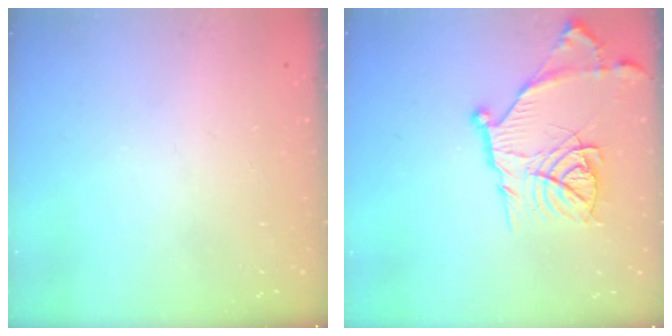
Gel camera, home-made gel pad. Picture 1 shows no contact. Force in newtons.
{"total": 17.5, "press": 17.4, "slide": 1.6}